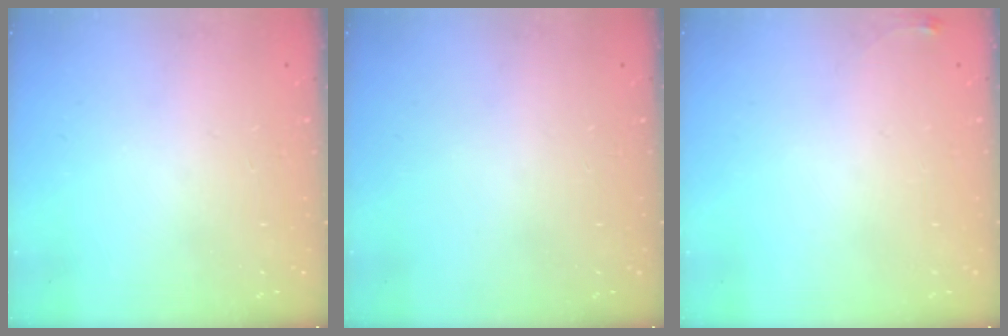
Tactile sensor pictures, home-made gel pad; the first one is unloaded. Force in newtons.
{"total": 15.1, "press": 2.1, "slide": 14.9}
{"total": 3.4, "press": 3.4, "slide": 0.5}